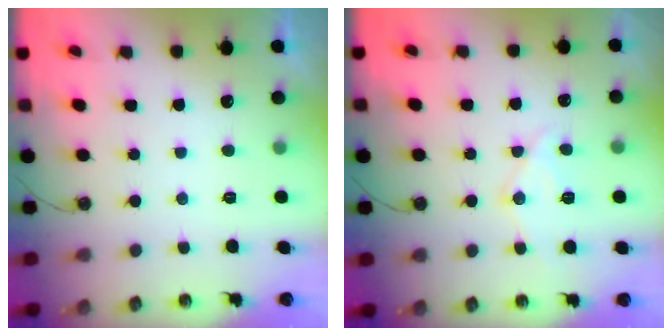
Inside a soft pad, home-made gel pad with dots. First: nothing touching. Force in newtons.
{"total": 12.1, "press": 12.1, "slide": 1.1}